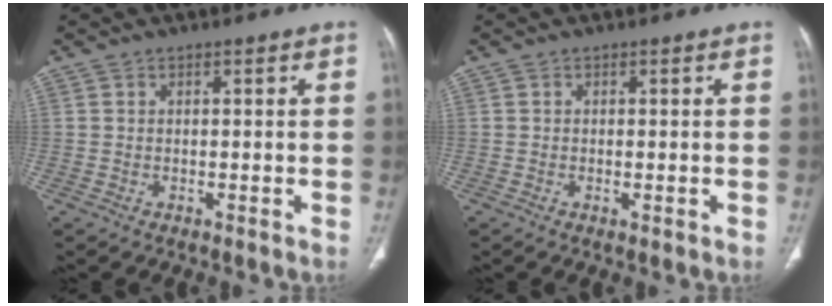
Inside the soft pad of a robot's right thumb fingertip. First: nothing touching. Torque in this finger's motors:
{"motor_torque": [-0.15, 0.01, -0.16, -0.14, -0.01]}